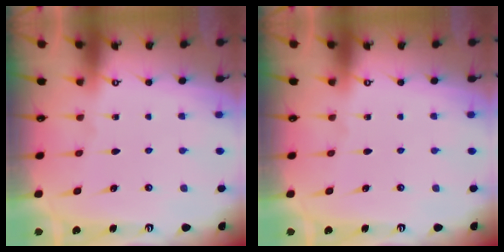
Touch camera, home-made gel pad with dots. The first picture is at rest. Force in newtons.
{"total": 0.0}